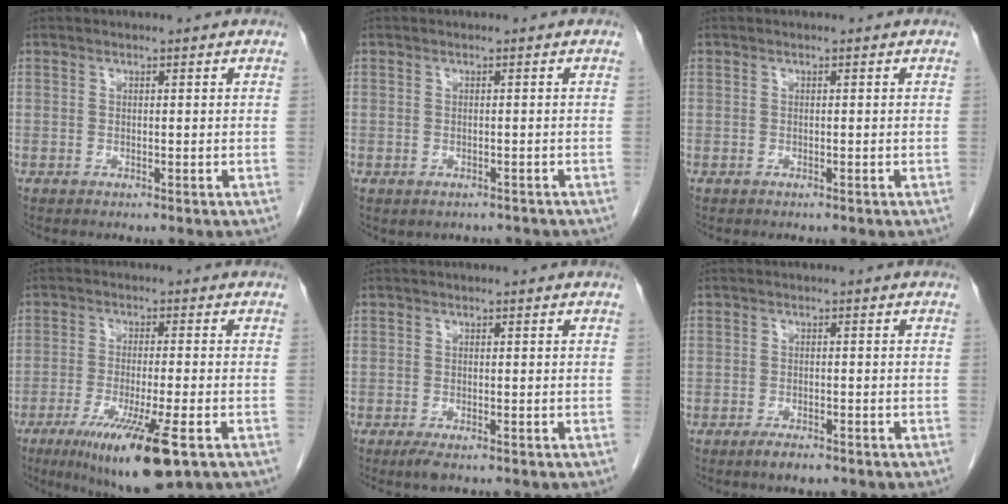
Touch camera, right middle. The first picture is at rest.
{"total": 1.6, "force": [-1.2, 1.0, 0.3], "torque": [-0.006, 0.000, -0.014]}
{"total": 0.0}
{"total": 13.0, "force": [-6.8, 1.2, 11.0], "torque": [-0.178, -0.037, -0.107]}
{"total": 2.1, "force": [-1.4, 0.5, 1.6], "torque": [-0.032, -0.007, -0.024]}
{"total": 2.5, "force": [-1.8, 0.9, 1.5], "torque": [-0.031, -0.003, -0.027]}